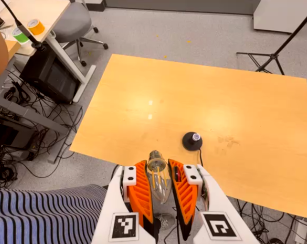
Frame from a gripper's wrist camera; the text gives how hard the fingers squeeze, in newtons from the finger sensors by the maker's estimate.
{"total": 24.1, "left": 27.2, "right": 21.0}